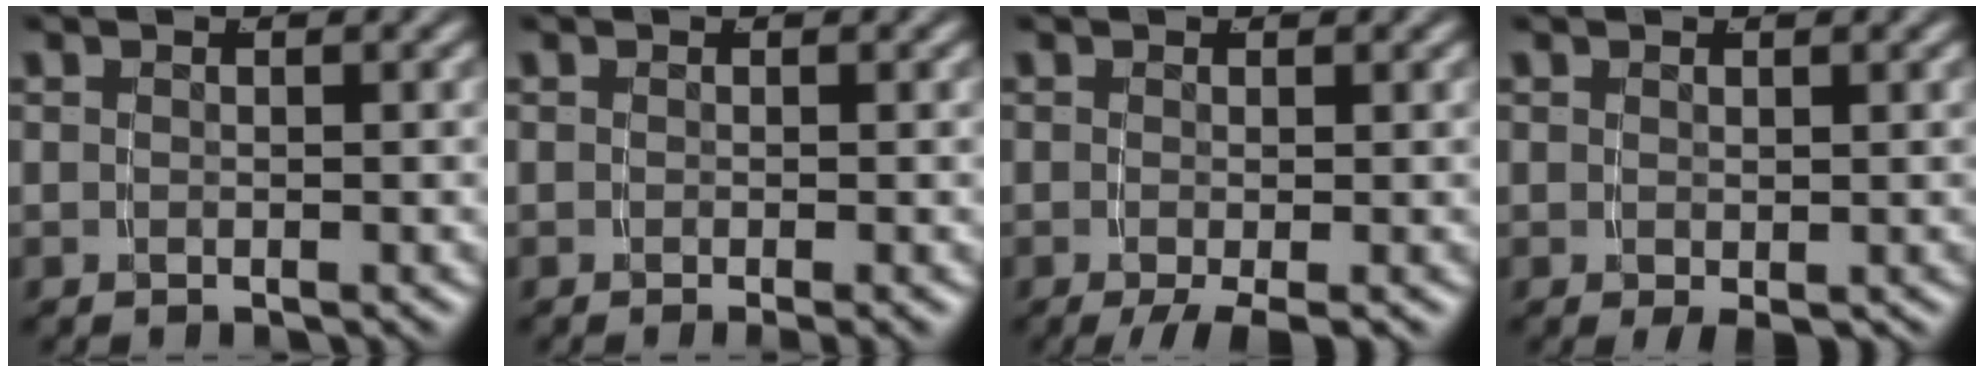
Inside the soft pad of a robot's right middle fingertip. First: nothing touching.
{"total": 1.1, "force": [-0.7, -0.1, 0.8], "torque": [-0.005, 0.000, -0.012]}
{"total": 4.2, "force": [-2.9, 1.4, 2.7], "torque": [-0.036, -0.015, -0.034]}
{"total": 1.8, "force": [-0.7, 0.9, 1.3], "torque": [-0.020, -0.013, -0.001]}